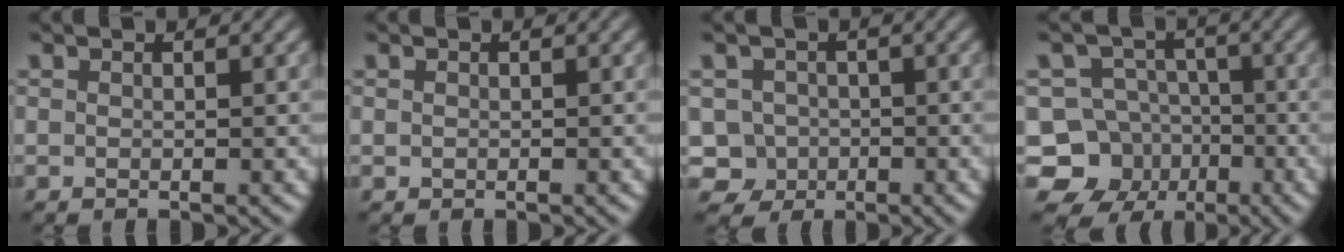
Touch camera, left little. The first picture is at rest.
{"total": 0.0}
{"total": 4.2, "force": [-1.2, 3.9, 1.0], "torque": [0.001, 0.016, -0.043]}
{"total": 9.9, "force": [-4.3, 8.7, 2.0], "torque": [-0.034, -0.005, -0.091]}